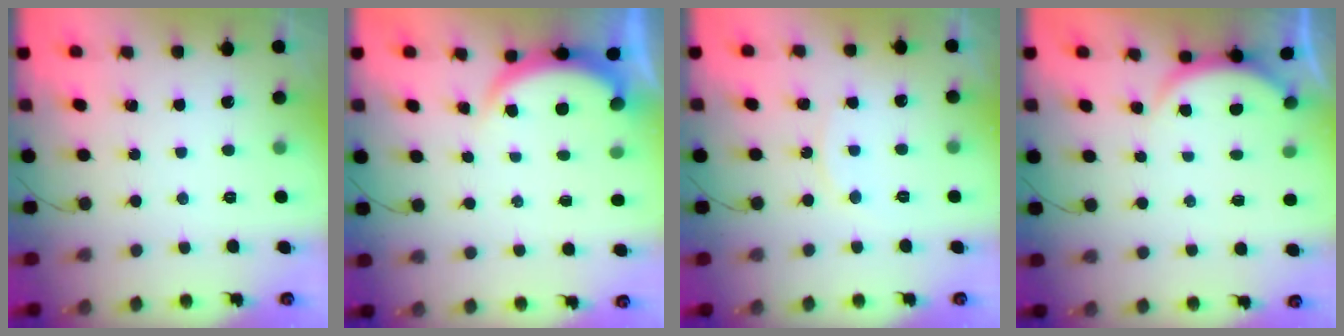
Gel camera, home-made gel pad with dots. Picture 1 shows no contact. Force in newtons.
{"total": 3.4, "press": 3.3, "slide": 0.6}
{"total": 4.4, "press": 4.4, "slide": 0.1}
{"total": 2.5, "press": 2.5, "slide": 0.6}